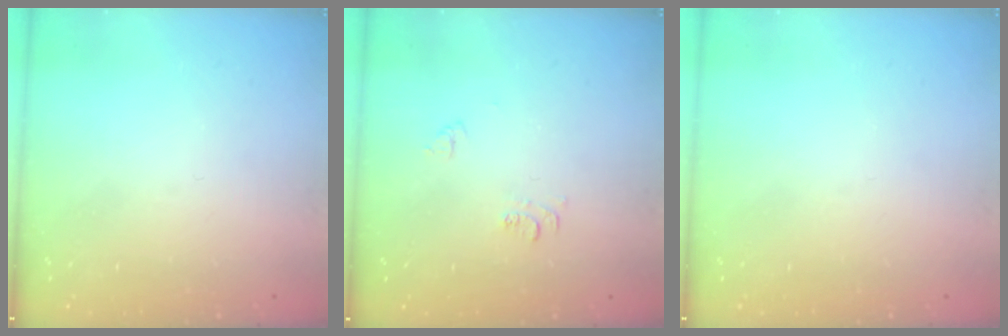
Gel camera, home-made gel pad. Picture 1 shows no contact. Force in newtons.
{"total": 3.9, "press": 3.9, "slide": 0.5}
{"total": 0.0}